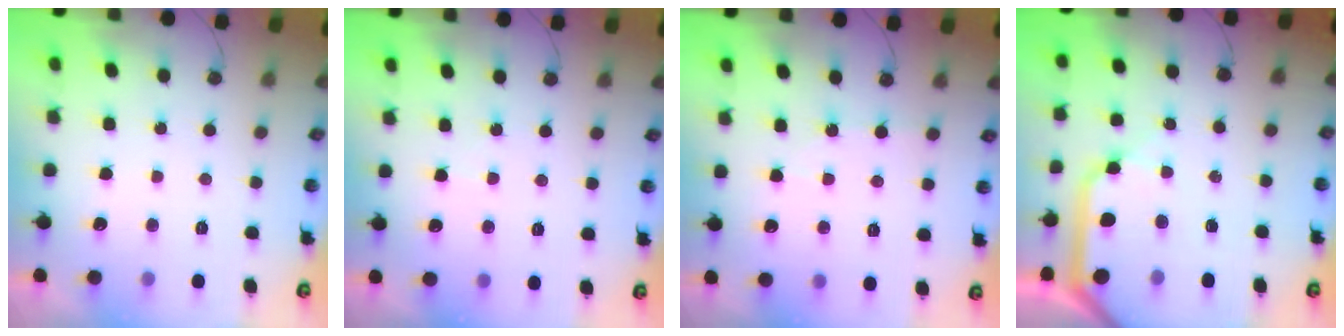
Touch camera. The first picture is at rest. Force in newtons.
{"total": 3.6, "press": 3.6, "slide": 0.5}
{"total": 3.7, "press": 3.7, "slide": 0.5}
{"total": 13.3, "press": 13.2, "slide": 1.5}